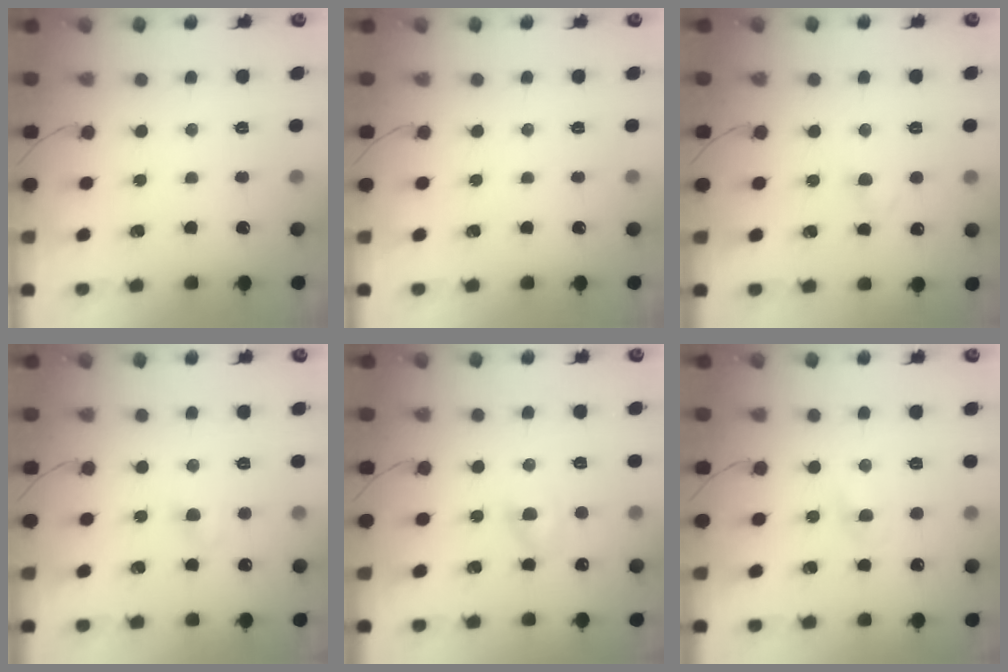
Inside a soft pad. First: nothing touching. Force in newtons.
{"total": 0.0}
{"total": 2.5, "press": 2.3, "slide": 1.0}
{"total": 3.9, "press": 3.7, "slide": 1.1}
{"total": 2.7, "press": 2.5, "slide": 1.1}
{"total": 1.2, "press": 1.0, "slide": 0.7}